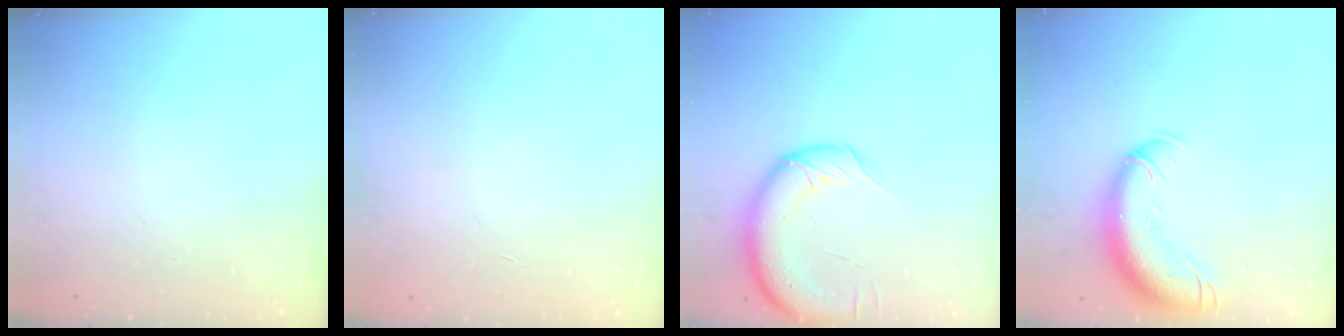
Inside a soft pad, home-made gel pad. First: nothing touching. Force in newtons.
{"total": 0.0}
{"total": 14.6, "press": 14.3, "slide": 3.1}
{"total": 15.2, "press": 14.8, "slide": 3.6}